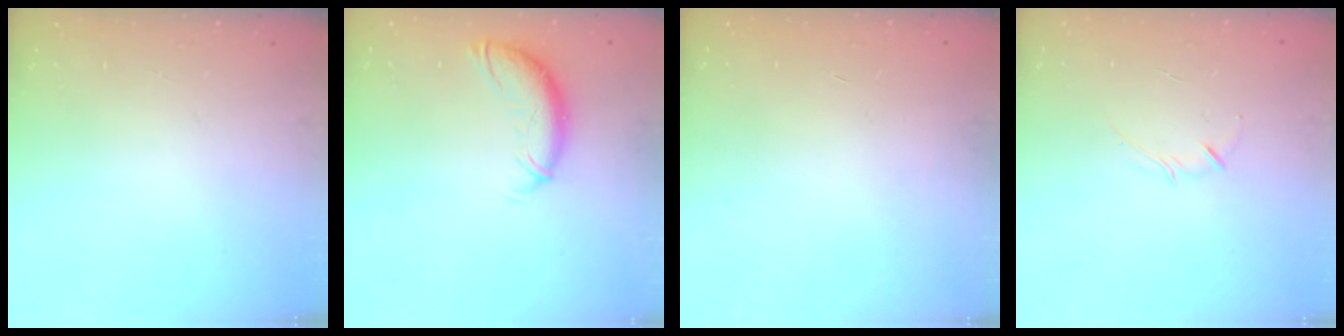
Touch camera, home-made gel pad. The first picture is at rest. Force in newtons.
{"total": 10.3, "press": 10.2, "slide": 0.7}
{"total": 0.0}
{"total": 2.9, "press": 2.8, "slide": 0.6}